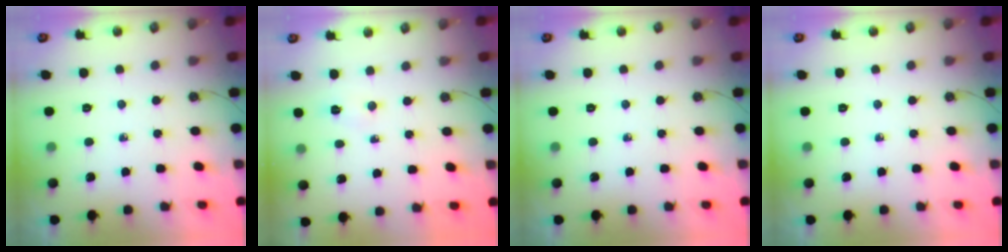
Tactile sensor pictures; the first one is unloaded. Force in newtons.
{"total": 2.9, "press": 1.4, "slide": 2.6}
{"total": 0.0}
{"total": 0.0}